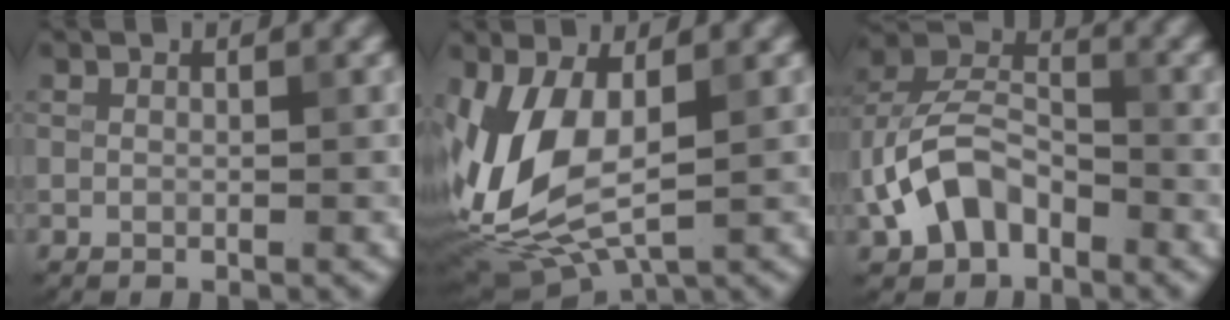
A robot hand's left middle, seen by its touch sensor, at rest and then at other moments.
{"total": 9.3, "force": [-0.7, 4.8, 7.9], "torque": [-0.190, -0.008, -0.017]}
{"total": 6.8, "force": [-3.0, 4.4, 4.2], "torque": [-0.083, 0.009, -0.065]}